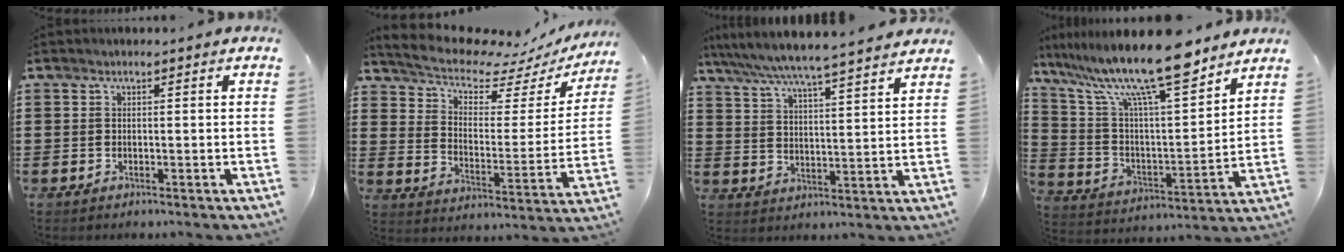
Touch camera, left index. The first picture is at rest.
{"total": 7.7, "force": [7.0, 2.1, 2.5], "torque": [-0.076, -0.051, 0.118]}
{"total": 5.7, "force": [5.3, -0.8, 1.9], "torque": [-0.061, -0.039, 0.085]}
{"total": 15.0, "force": [12.1, 1.3, 8.8], "torque": [-0.201, -0.067, 0.207]}